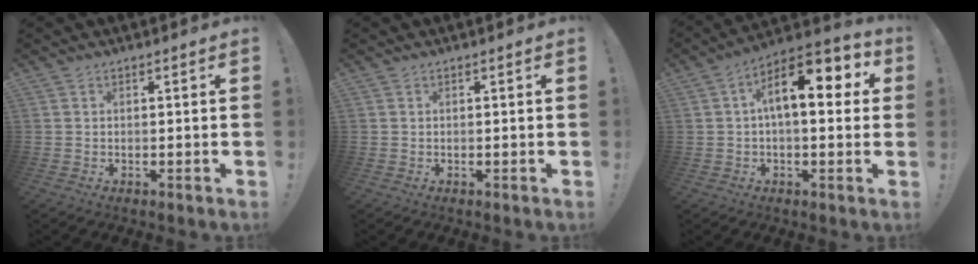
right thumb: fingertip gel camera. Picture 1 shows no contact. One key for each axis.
{"total": 0.0}
{"total": 14.4, "fx": 3.9, "fy": 6.3, "fz": 12.3, "tx": -0.182, "ty": -0.007, "tz": 0.059}